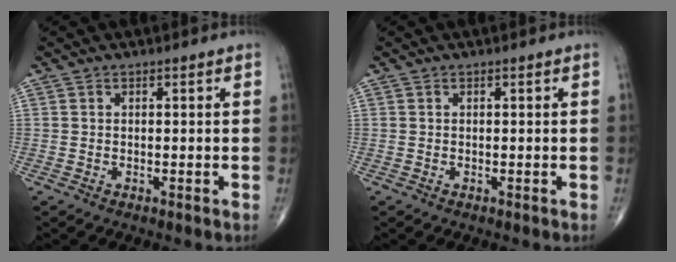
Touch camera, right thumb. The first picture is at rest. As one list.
[{"total": 0.0}]